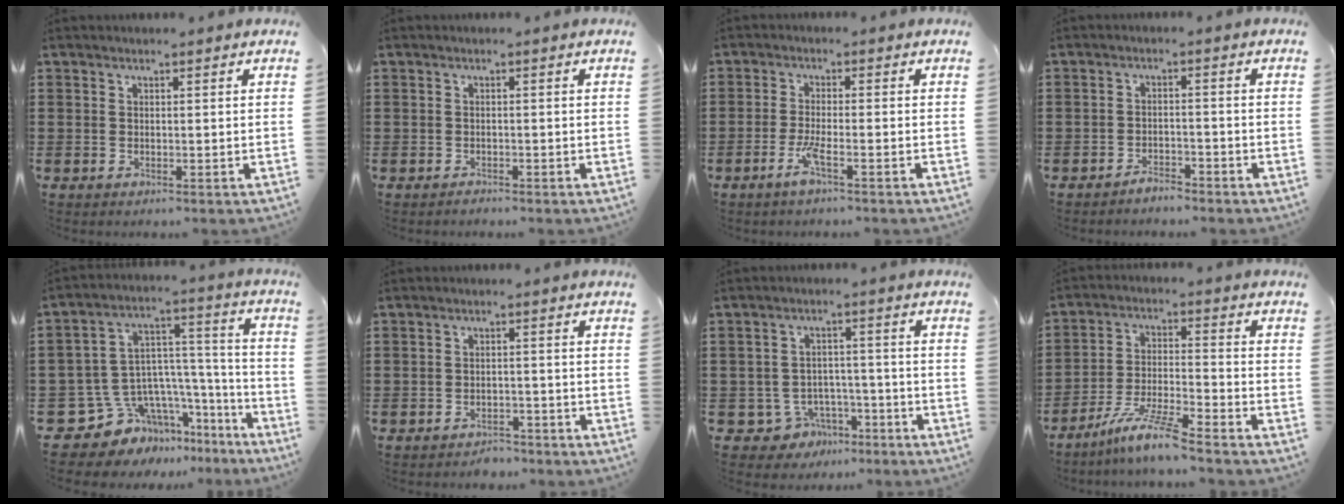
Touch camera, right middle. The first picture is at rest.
{"total": 0.7, "force": [-0.7, 0.2, 0.0], "torque": [-0.002, 0.001, -0.016]}
{"total": 3.4, "force": [-2.0, 0.1, 2.8], "torque": [-0.062, -0.005, -0.041]}
{"total": 2.4, "force": [-2.4, 0.4, 0.2], "torque": [-0.011, 0.003, -0.049]}
{"total": 8.9, "force": [-5.7, 6.6, 1.5], "torque": [-0.067, -0.015, -0.101]}
{"total": 2.3, "force": [-2.3, 0.5, -0.1], "torque": [-0.005, 0.003, -0.051]}
{"total": 4.8, "force": [-3.7, 2.9, 1.0], "torque": [-0.039, 0.010, -0.075]}
{"total": 8.2, "force": [-6.9, -0.1, 4.4], "torque": [-0.093, -0.012, -0.135]}